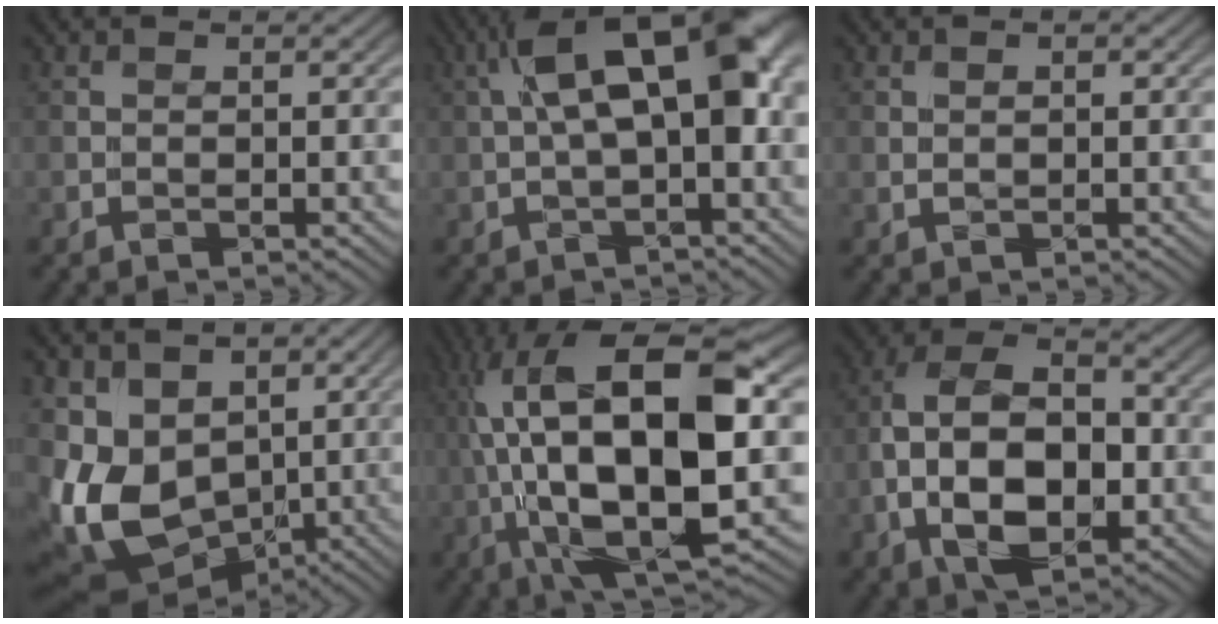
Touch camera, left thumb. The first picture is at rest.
{"total": 11.9, "force": [1.4, 5.5, 10.4], "torque": [-0.165, 0.020, 0.020]}
{"total": 0.7, "force": [0.4, 0.5, 0.3], "torque": [-0.006, 0.001, 0.007]}
{"total": 11.4, "force": [-0.5, 9.1, 6.7], "torque": [-0.182, -0.022, 0.007]}
{"total": 17.6, "force": [1.5, 6.6, 16.3], "torque": [-0.323, 0.024, 0.026]}
{"total": 11.7, "force": [-2.5, 6.9, 9.1], "torque": [-0.194, -0.001, -0.054]}